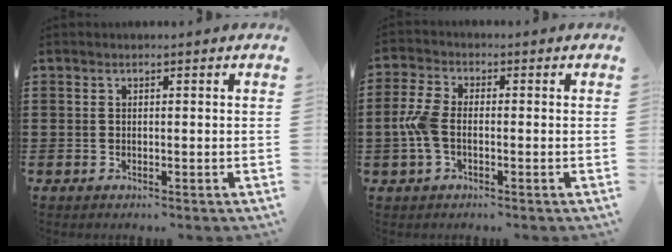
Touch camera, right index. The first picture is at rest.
{"total": 5.1, "force": [-1.0, 2.7, 4.2], "torque": [-0.111, -0.005, -0.027]}